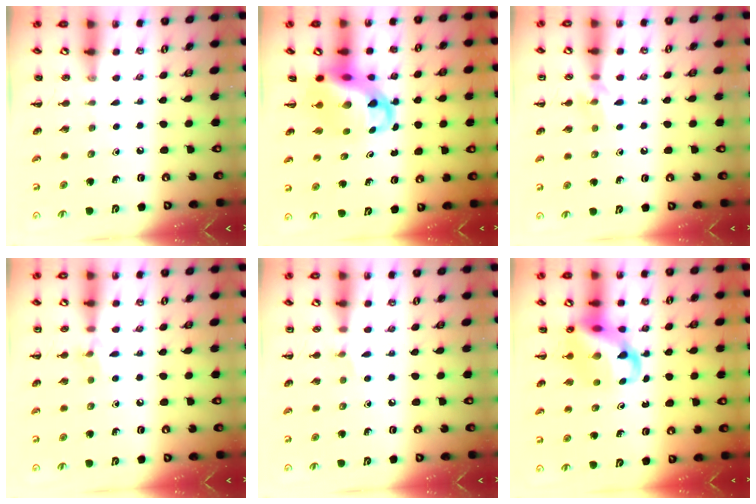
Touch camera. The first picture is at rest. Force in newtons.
{"total": 7.5, "press": 7.2, "slide": 2.0}
{"total": 7.2, "press": 7.0, "slide": 1.5}
{"total": 6.3, "press": 6.0, "slide": 1.8}
{"total": 4.4, "press": 4.1, "slide": 1.5}
{"total": 11.7, "press": 11.4, "slide": 2.9}